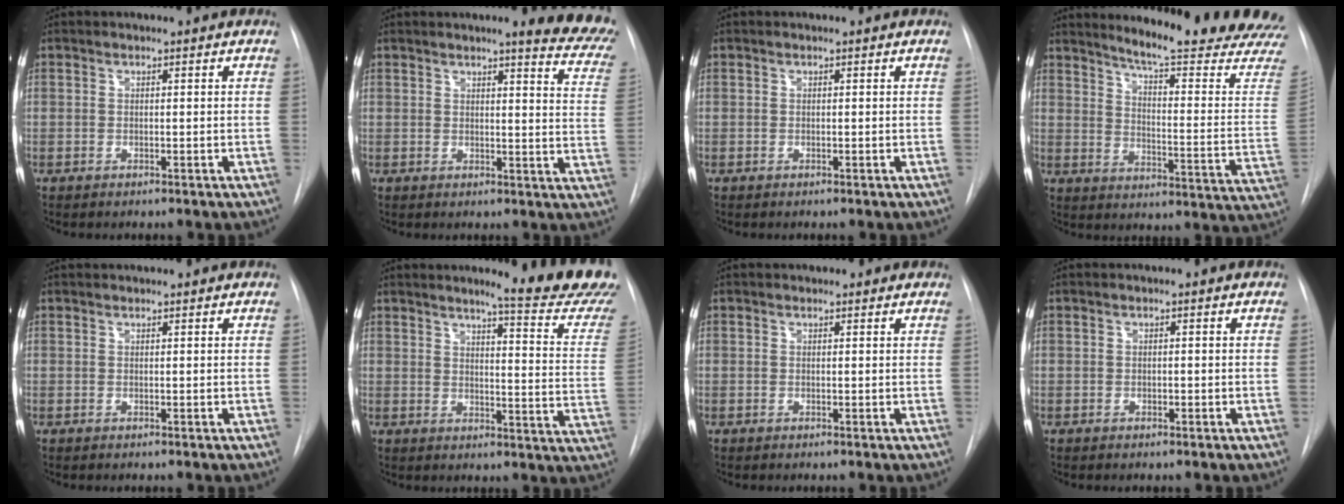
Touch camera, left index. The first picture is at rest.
{"total": 12.2, "force": [10.5, 1.0, 6.2], "torque": [-0.051, -0.069, 0.091]}
{"total": 0.0}
{"total": 22.8, "force": [20.8, -0.7, 9.1], "torque": [-0.132, -0.136, 0.252]}
{"total": 1.8, "force": [1.7, 0.2, 0.5], "torque": [-0.008, 0.027, 0.024]}
{"total": 16.1, "force": [14.4, -1.0, 7.1], "torque": [-0.090, -0.116, 0.156]}
{"total": 0.8, "force": [0.5, 0.6, 0.0], "torque": [-0.002, 0.003, 0.001]}
{"total": 1.0, "force": [-1.0, 0.1, 0.1], "torque": [0.002, -0.004, -0.012]}